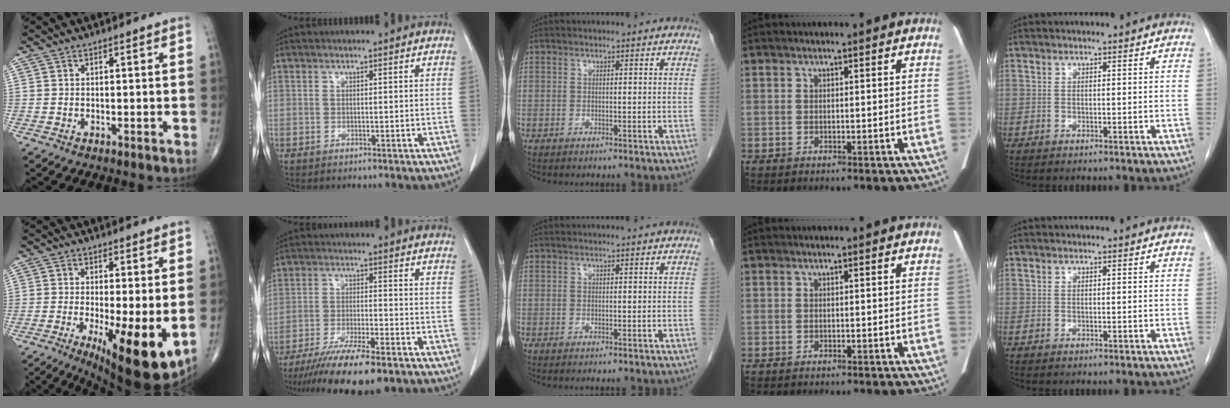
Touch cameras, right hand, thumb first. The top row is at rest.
{"thumb": {"total": 13.3, "force": [-3.2, 3.6, 12.4], "torque": [-0.182, -0.026, -0.039]}, "index": {"total": 13.8, "force": [-10.5, 1.9, 8.7], "torque": [-0.149, -0.032, -0.171]}}